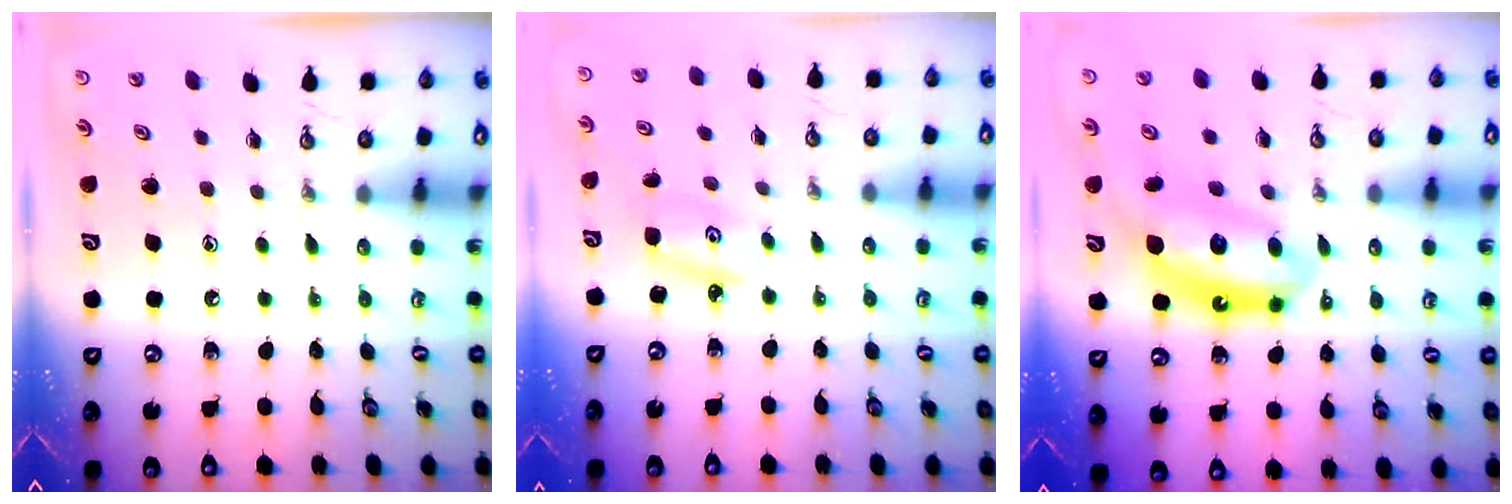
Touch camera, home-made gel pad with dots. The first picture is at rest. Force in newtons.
{"total": 2.8, "press": 2.8, "slide": 0.3}
{"total": 11.9, "press": 11.8, "slide": 0.9}